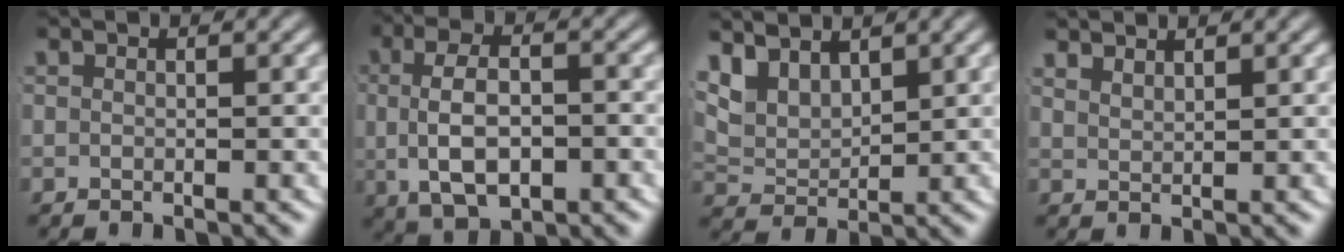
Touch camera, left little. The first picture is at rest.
{"total": 6.4, "force": [-0.5, 3.7, 5.2], "torque": [-0.100, -0.003, -0.004]}
{"total": 6.7, "force": [2.9, 5.3, 2.8], "torque": [-0.080, -0.002, 0.042]}
{"total": 2.2, "force": [2.1, 0.0, 0.4], "torque": [-0.007, -0.005, 0.046]}